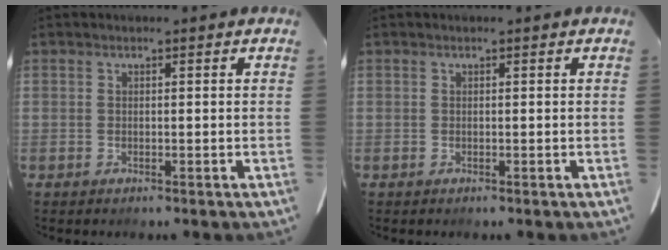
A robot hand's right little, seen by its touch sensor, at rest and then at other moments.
{"total": 0.0}